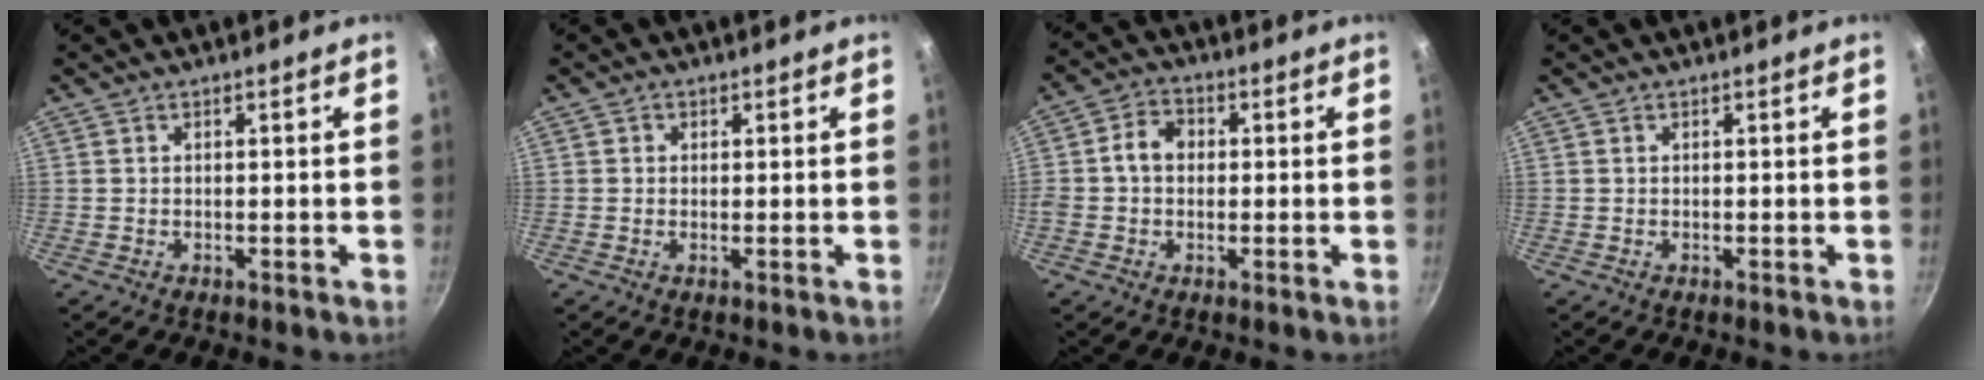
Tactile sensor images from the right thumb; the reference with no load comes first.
{"total": 0.9, "force": [0.2, 0.8, 0.4], "torque": [-0.005, 0.000, 0.000]}
{"total": 5.5, "force": [0.2, 4.5, 3.2], "torque": [-0.034, 0.013, -0.008]}
{"total": 0.0}